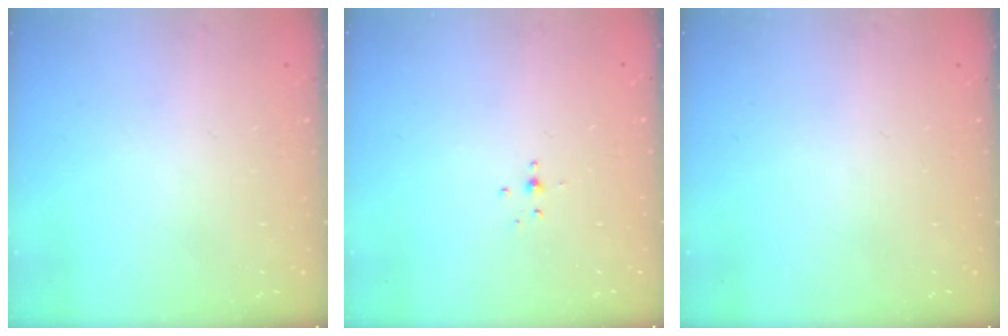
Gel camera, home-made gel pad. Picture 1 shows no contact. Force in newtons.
{"total": 2.1, "press": 1.9, "slide": 0.8}
{"total": 0.0}